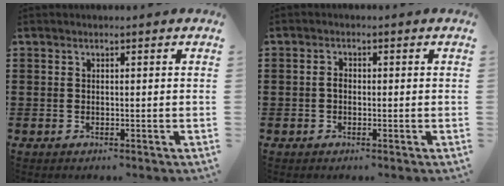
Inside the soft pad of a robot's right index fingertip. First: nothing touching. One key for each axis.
{"total": 1.5, "fx": -0.4, "fy": 0.9, "fz": 1.1, "tx": -0.023, "ty": 0.002, "tz": -0.007}